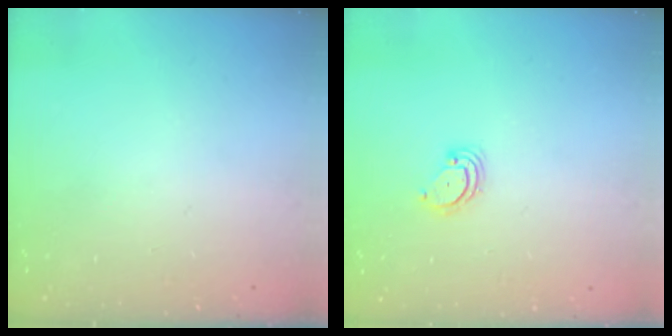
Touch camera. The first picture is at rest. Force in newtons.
{"total": 3.1, "press": 3.1, "slide": 0.3}